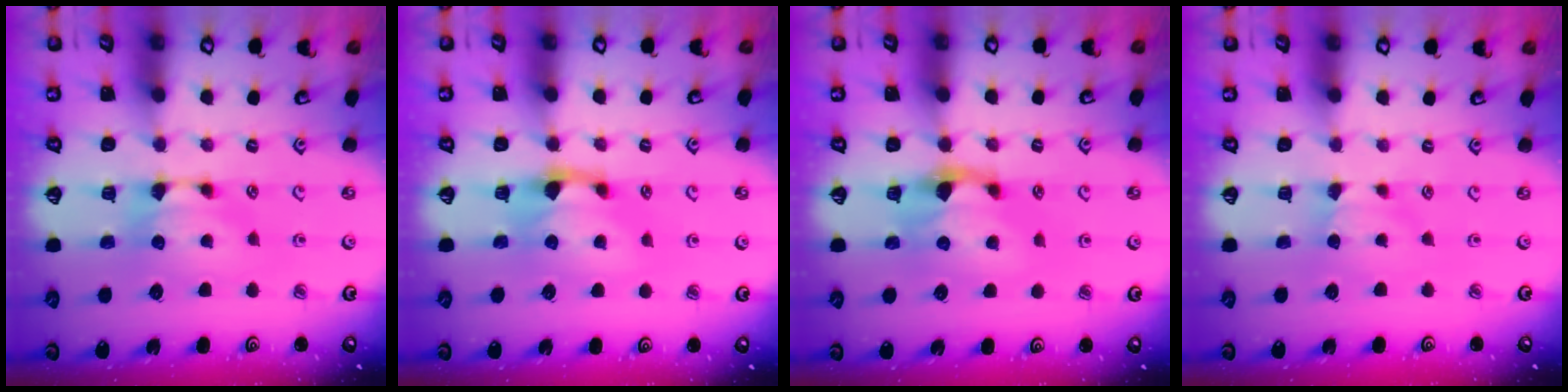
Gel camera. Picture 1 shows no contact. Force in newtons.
{"total": 1.5, "press": 0.7, "slide": 1.3}
{"total": 1.9, "press": 1.4, "slide": 1.2}
{"total": 1.2, "press": 1.1, "slide": 0.4}